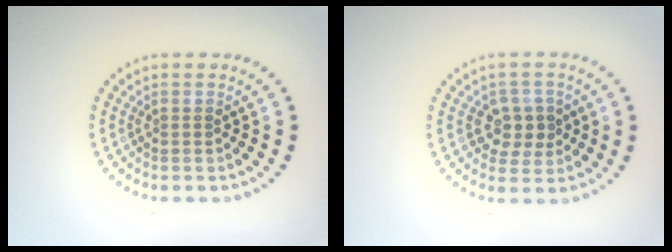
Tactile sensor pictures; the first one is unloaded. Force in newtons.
{"total": 2.9, "press": 2.8, "slide": 0.8}